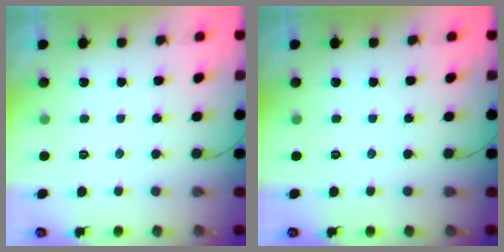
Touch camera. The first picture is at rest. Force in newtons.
{"total": 0.0}